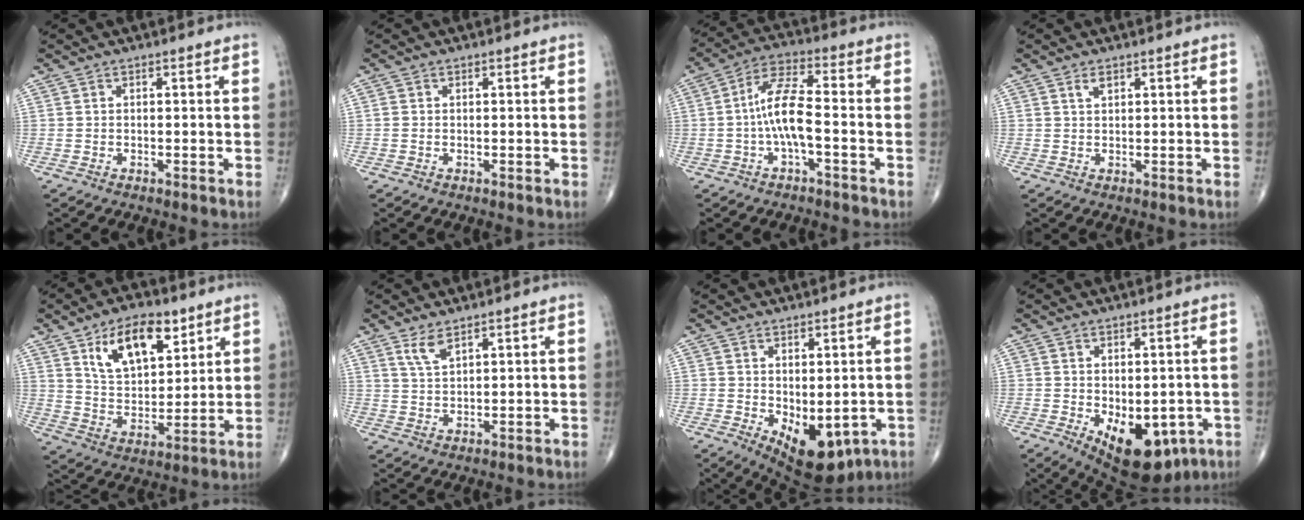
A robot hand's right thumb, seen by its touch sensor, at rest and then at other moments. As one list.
[{"total": 0.5, "force": [0.0, 0.5, 0.2], "torque": [-0.004, 0.001, -0.002]}, {"total": 9.1, "force": [-1.7, 2.7, 8.6], "torque": [-0.175, 0.031, -0.036]}, {"total": 1.5, "force": [0.9, 0.7, 0.9], "torque": [-0.013, -0.001, 0.018]}, {"total": 14.6, "force": [7.6, 7.7, 9.9], "torque": [-0.129, -0.037, 0.139]}, {"total": 3.5, "force": [2.4, 1.2, 2.3], "torque": [-0.044, -0.014, 0.054]}, {"total": 10.7, "force": [-2.4, 5.5, 8.8], "torque": [-0.103, -0.011, -0.014]}, {"total": 14.5, "force": [-4.9, 8.1, 11.0], "torque": [-0.142, -0.010, -0.050]}]